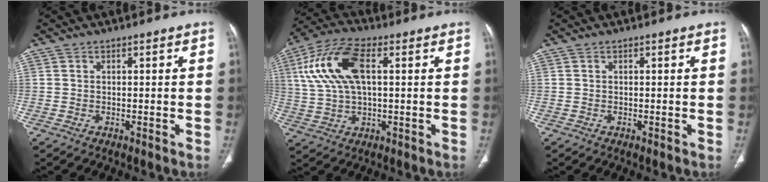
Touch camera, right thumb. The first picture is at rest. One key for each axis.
{"total": 14.2, "fx": 3.4, "fy": 6.9, "fz": 11.9, "tx": -0.256, "ty": 0.019, "tz": 0.066}
{"total": 0.0}